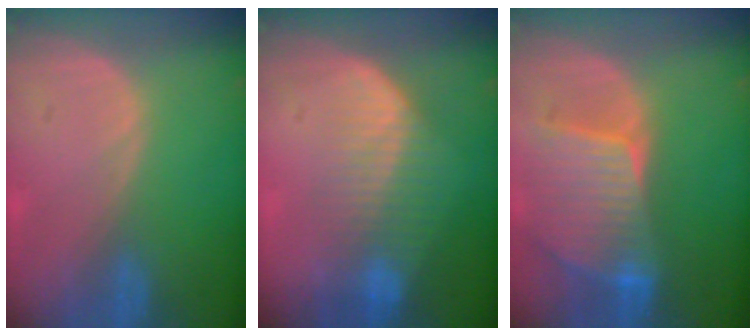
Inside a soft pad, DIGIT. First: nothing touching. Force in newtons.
{"total": 7.6, "press": 6.7, "slide": 3.5}
{"total": 9.3, "press": 8.1, "slide": 4.4}